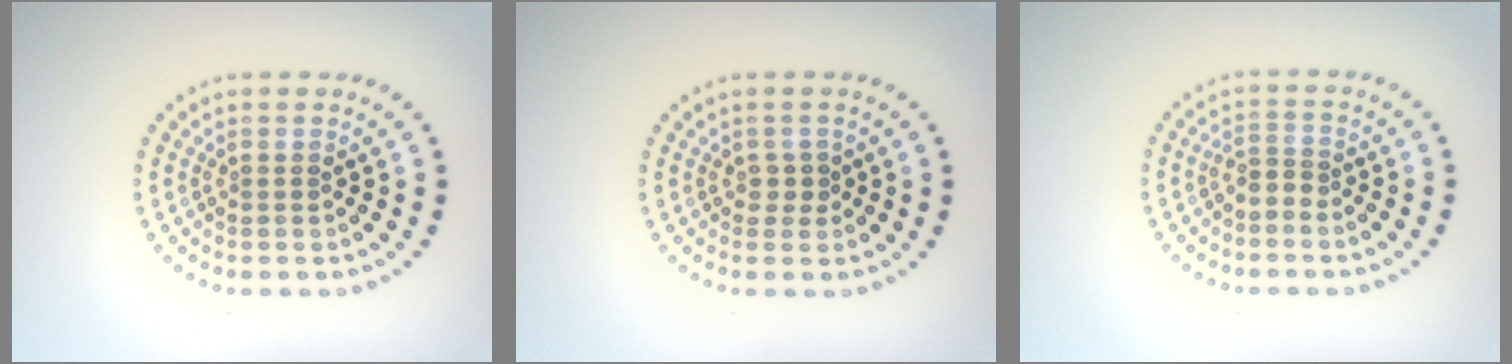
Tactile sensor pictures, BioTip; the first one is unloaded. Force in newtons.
{"total": 1.1, "press": 0.9, "slide": 0.6}
{"total": 1.8, "press": 1.2, "slide": 1.2}